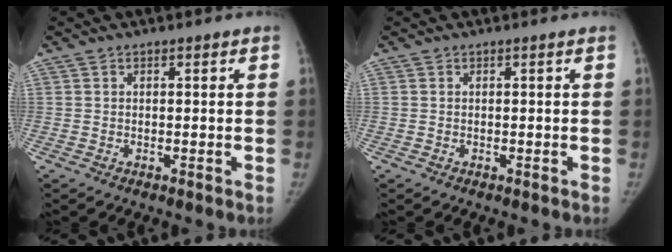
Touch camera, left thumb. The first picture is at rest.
{"total": 0.0}